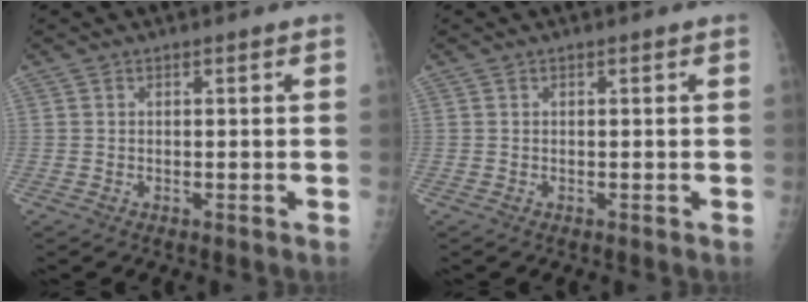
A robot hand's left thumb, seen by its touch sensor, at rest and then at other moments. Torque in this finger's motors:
{"motor_torque": [0.01, 0.01, -0.01, -0.04, 0.00]}